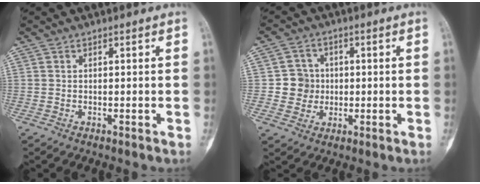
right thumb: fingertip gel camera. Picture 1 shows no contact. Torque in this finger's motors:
{"motor_torque": [0.88, 0.67, 0.49, -0.16, 0.05]}